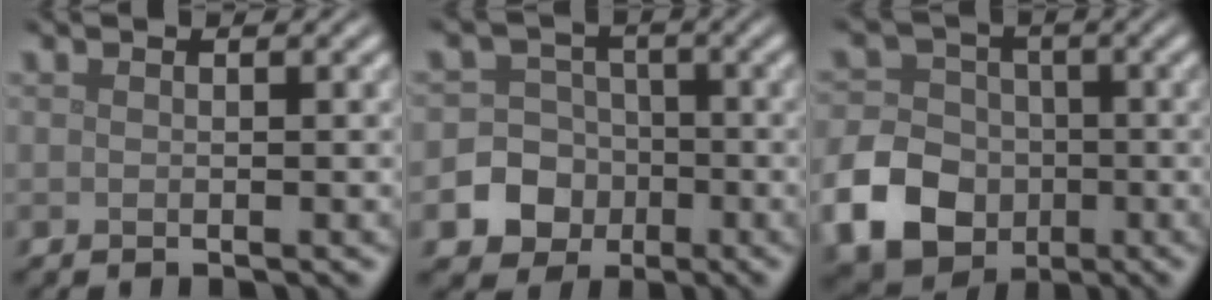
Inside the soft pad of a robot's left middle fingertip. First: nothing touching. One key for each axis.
{"total": 7.3, "fx": -2.6, "fy": 6.7, "fz": 1.4, "tx": -0.016, "ty": -0.003, "tz": -0.072}
{"total": 10.1, "fx": -3.9, "fy": 8.2, "fz": 4.3, "tx": -0.080, "ty": -0.036, "tz": -0.100}